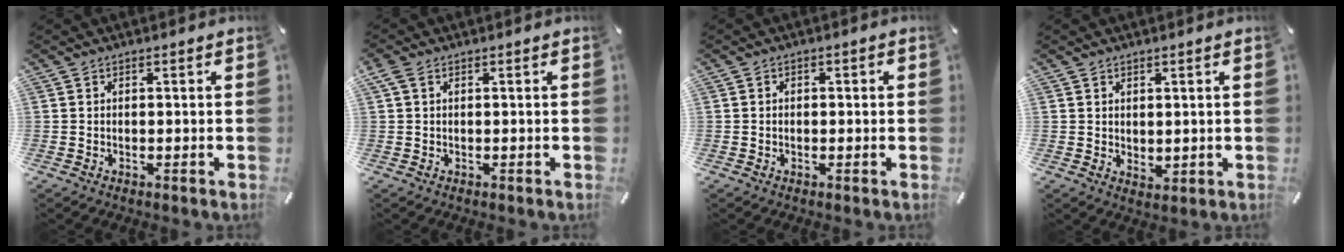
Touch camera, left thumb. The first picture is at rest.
{"total": 1.9, "force": [0.4, 1.1, 1.5], "torque": [-0.039, 0.003, 0.004]}
{"total": 1.2, "force": [-0.3, 0.9, 0.7], "torque": [-0.013, 0.005, -0.009]}
{"total": 2.0, "force": [1.3, 1.5, 0.6], "torque": [-0.006, 0.000, 0.022]}